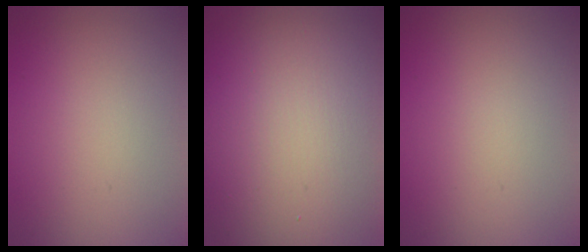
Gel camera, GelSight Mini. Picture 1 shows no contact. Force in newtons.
{"total": 16.0, "press": 15.9, "slide": 0.8}
{"total": 0.0}